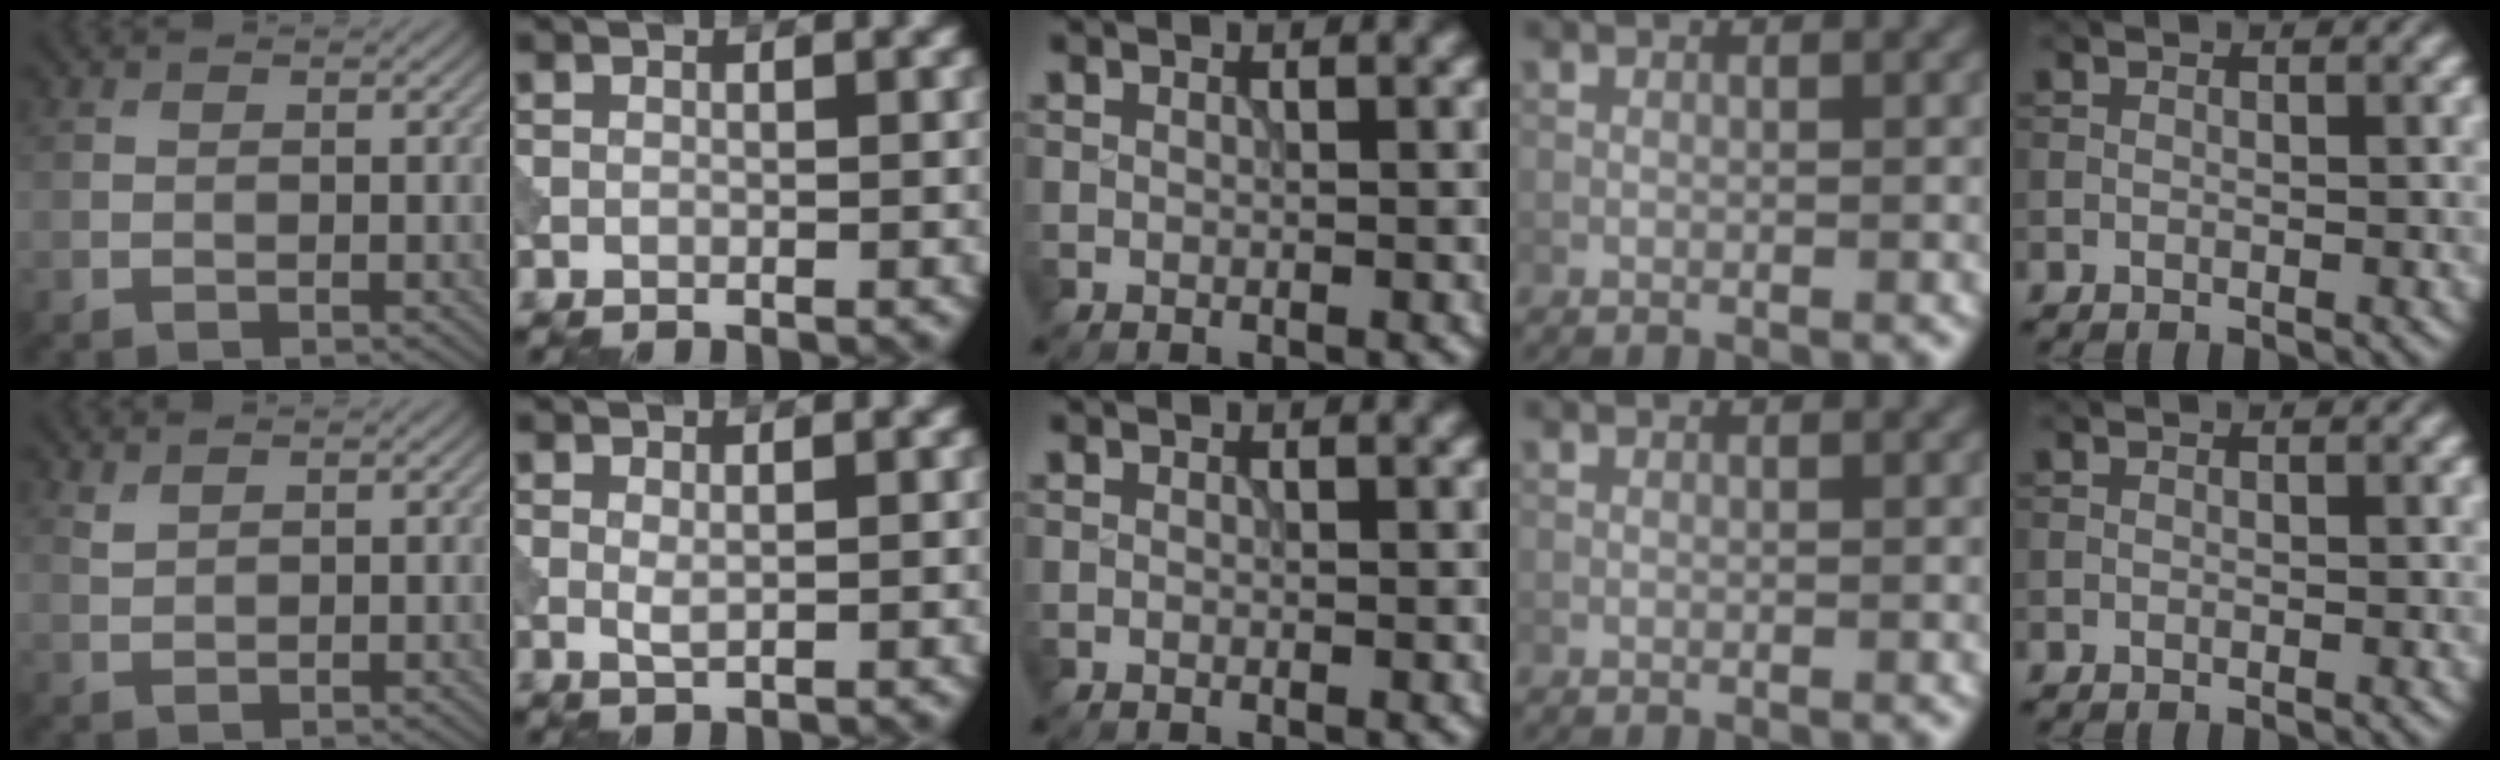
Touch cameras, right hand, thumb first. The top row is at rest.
{"thumb": {"total": 1.2, "force": [1.0, 0.4, 0.5], "torque": [-0.021, -0.001, 0.025]}, "index": {"total": 1.0, "force": [0.3, 0.2, 0.9], "torque": [-0.021, -0.001, 0.005]}}